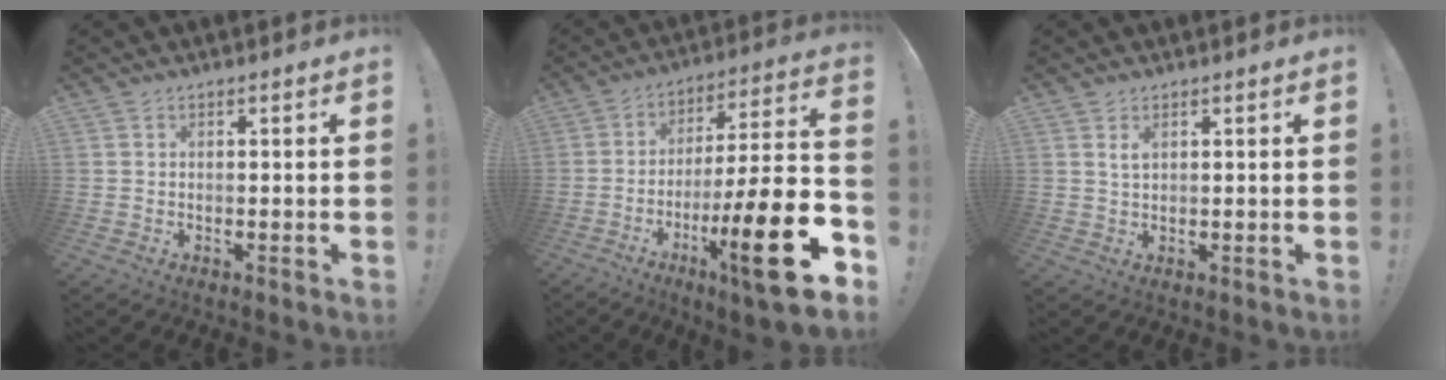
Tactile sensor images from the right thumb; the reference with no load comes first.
{"total": 22.9, "force": [-10.0, 3.1, 20.3], "torque": [-0.305, 0.042, -0.165]}
{"total": 1.7, "force": [0.9, 0.7, 1.3], "torque": [-0.023, -0.002, 0.015]}